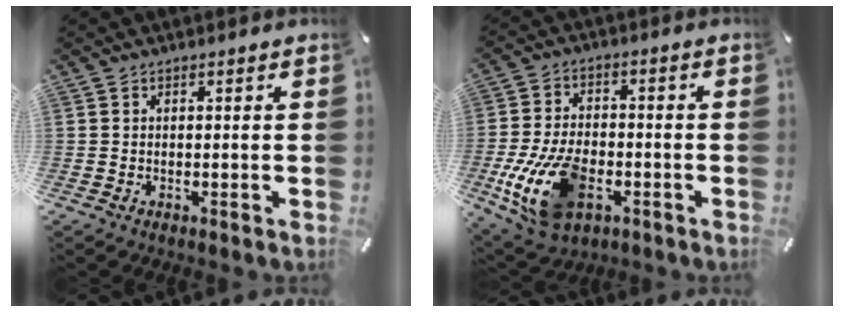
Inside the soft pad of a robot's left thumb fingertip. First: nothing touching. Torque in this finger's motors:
{"motor_torque": [2.22, 2.79, 1.37, 0.66, 0.23]}